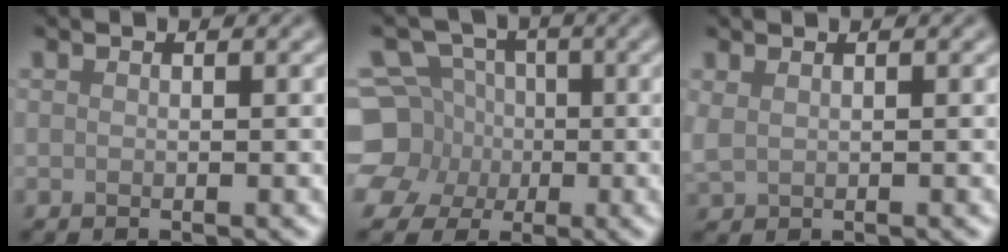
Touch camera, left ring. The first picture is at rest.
{"total": 9.9, "force": [-2.2, 9.1, 3.1], "torque": [-0.080, 0.016, -0.072]}
{"total": 0.9, "force": [0.7, 0.3, 0.5], "torque": [-0.019, -0.001, 0.021]}